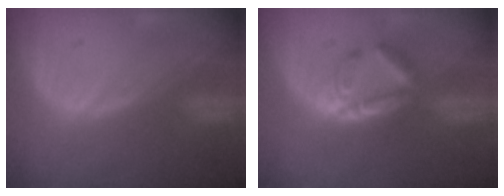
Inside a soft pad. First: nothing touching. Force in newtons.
{"total": 5.3, "press": 5.2, "slide": 0.8}